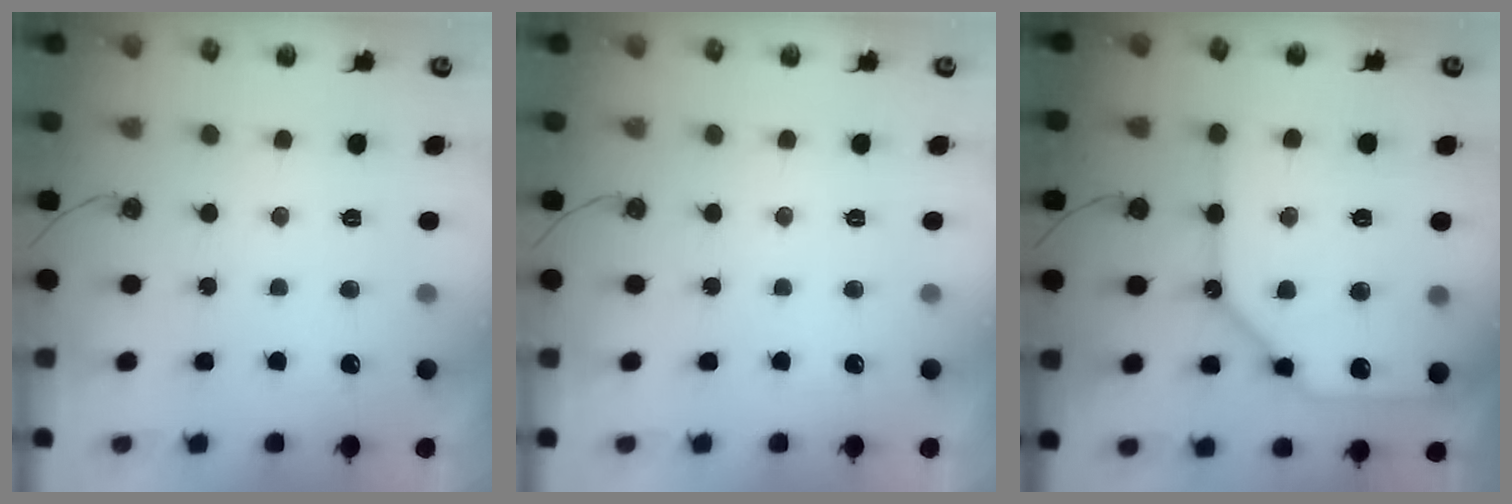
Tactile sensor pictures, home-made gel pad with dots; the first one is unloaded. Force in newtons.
{"total": 0.0}
{"total": 17.7, "press": 17.6, "slide": 2.0}